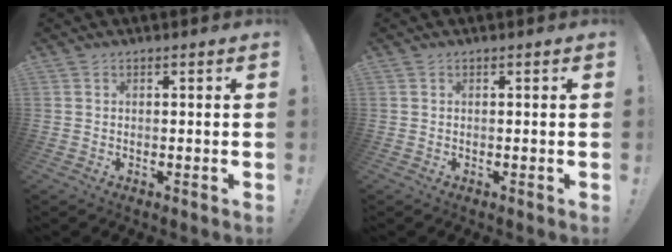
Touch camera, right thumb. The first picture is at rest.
{"total": 0.0}